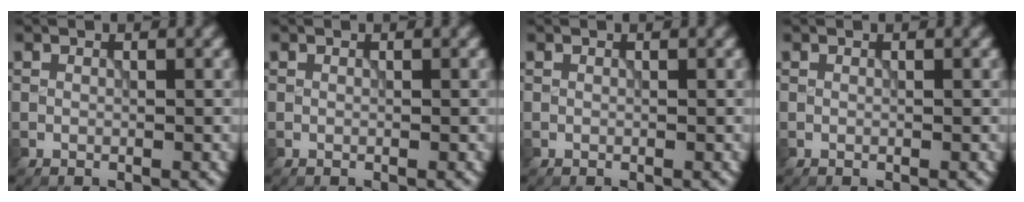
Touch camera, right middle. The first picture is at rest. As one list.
[{"total": 0.0}, {"total": 0.0}, {"total": 0.0}]